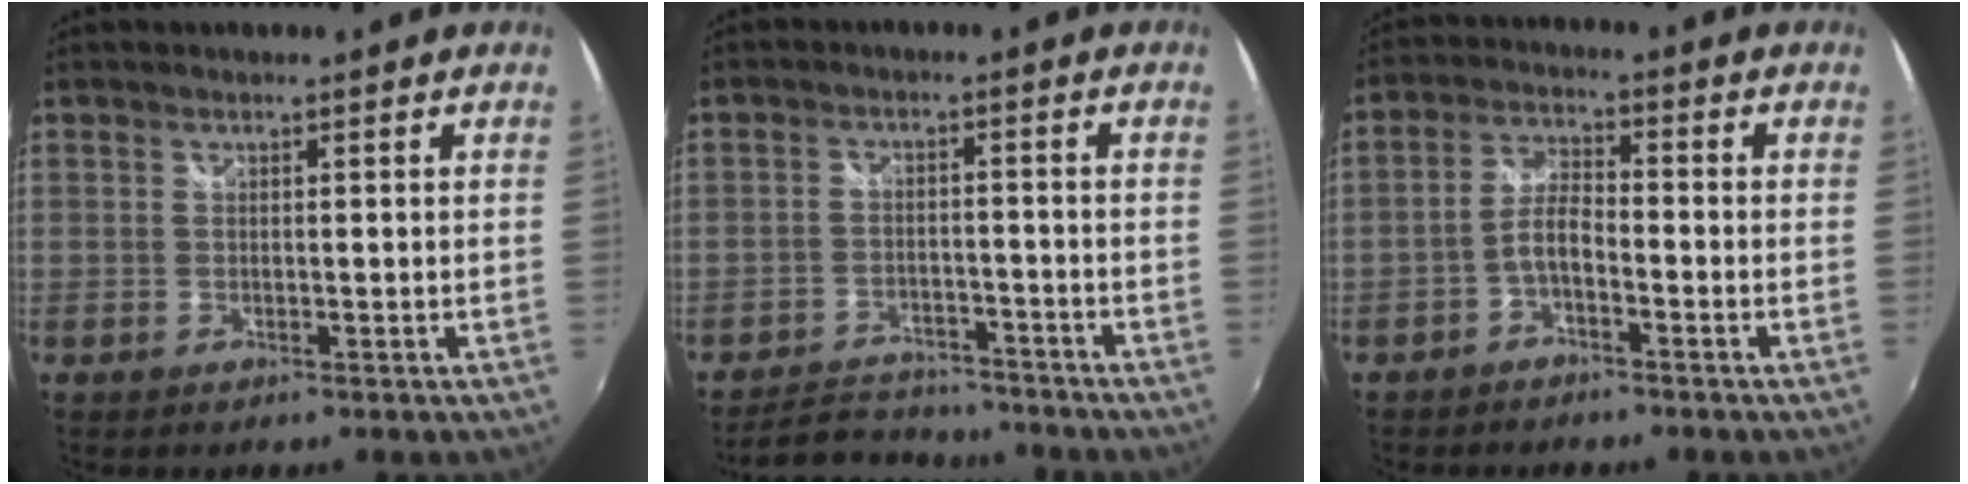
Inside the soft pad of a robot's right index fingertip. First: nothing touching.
{"total": 11.2, "force": [-10.0, 4.2, 2.9], "torque": [-0.084, 0.014, -0.143]}
{"total": 4.2, "force": [-2.4, 1.4, 3.1], "torque": [-0.071, 0.014, -0.049]}